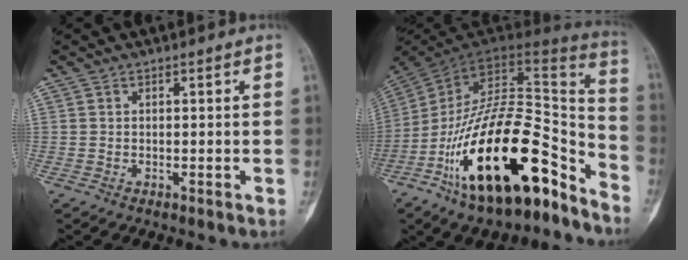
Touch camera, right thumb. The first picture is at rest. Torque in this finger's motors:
{"motor_torque": [3.33, 1.69, 2.24, -0.52, 0.95]}